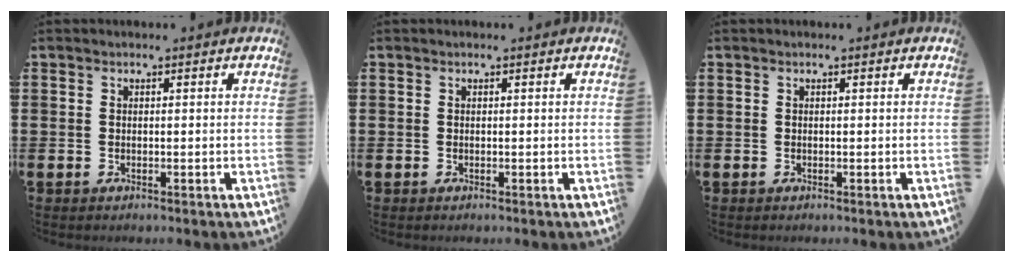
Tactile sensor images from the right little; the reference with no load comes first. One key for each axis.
{"total": 0.0}
{"total": 0.0}